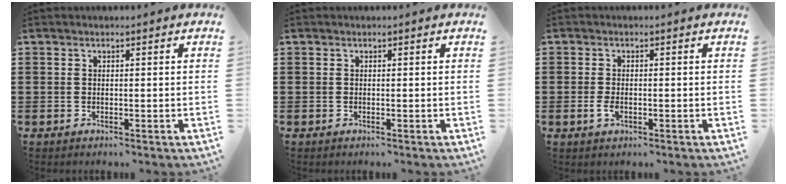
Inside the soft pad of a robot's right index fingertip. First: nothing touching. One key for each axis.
{"total": 0.0}
{"total": 2.0, "fx": -0.6, "fy": 0.9, "fz": 1.7, "tx": -0.047, "ty": -0.009, "tz": -0.014}